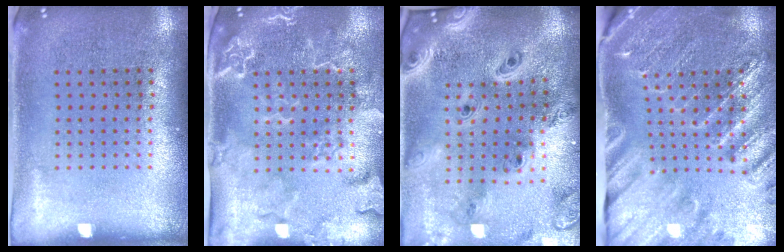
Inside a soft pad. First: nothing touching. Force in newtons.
{"total": 2.8, "press": 2.5, "slide": 1.3}
{"total": 4.0, "press": 3.0, "slide": 2.7}
{"total": 3.1, "press": 3.0, "slide": 0.5}